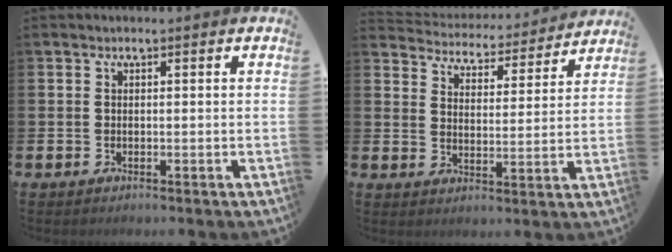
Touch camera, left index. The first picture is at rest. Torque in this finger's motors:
{"motor_torque": [-1.12, -1.01, -0.58, -0.03]}